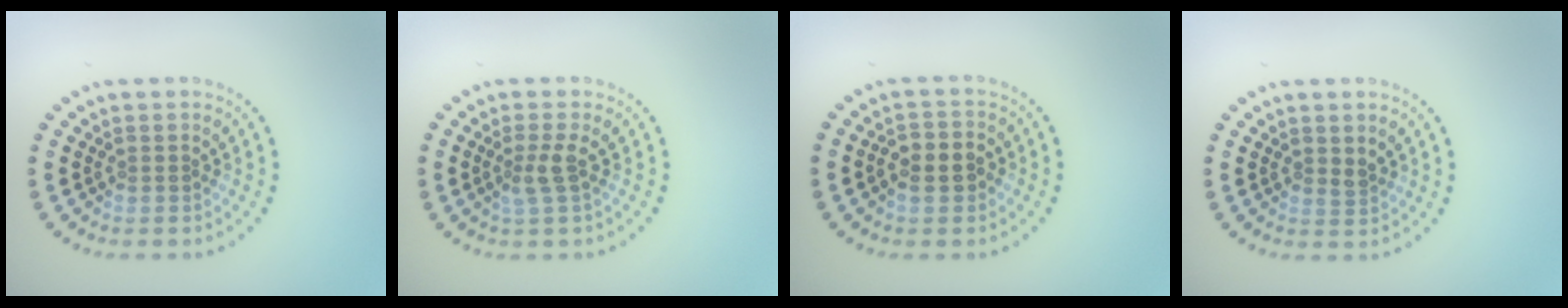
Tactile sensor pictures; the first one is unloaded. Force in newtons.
{"total": 1.8, "press": 1.4, "slide": 1.2}
{"total": 2.7, "press": 2.6, "slide": 0.6}
{"total": 1.0, "press": 0.8, "slide": 0.7}